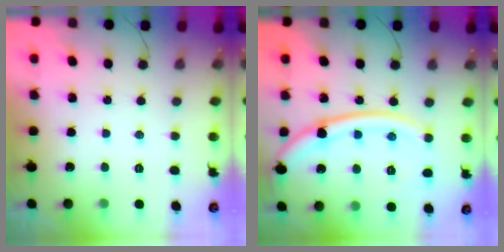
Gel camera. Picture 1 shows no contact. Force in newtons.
{"total": 16.4, "press": 16.3, "slide": 1.5}